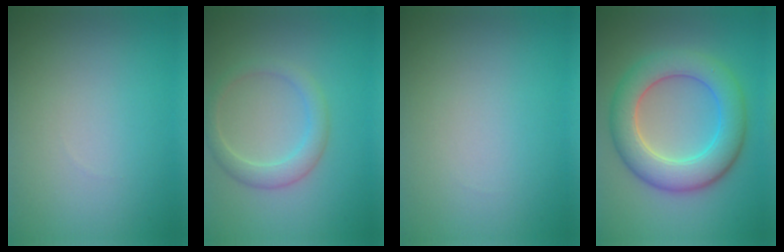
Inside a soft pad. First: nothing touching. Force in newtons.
{"total": 2.5, "press": 2.5, "slide": 0.0}
{"total": 0.0}
{"total": 7.1, "press": 7.1, "slide": 0.3}